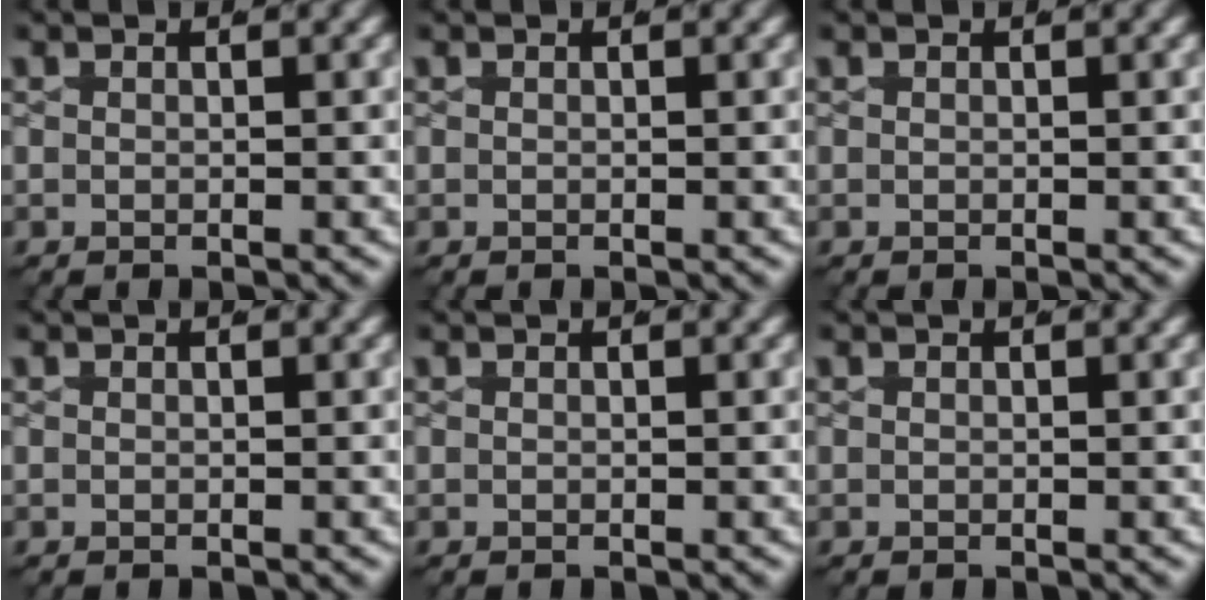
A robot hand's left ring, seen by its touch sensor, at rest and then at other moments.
{"total": 0.0}
{"total": 0.0}
{"total": 0.0}
{"total": 0.0}
{"total": 0.0}